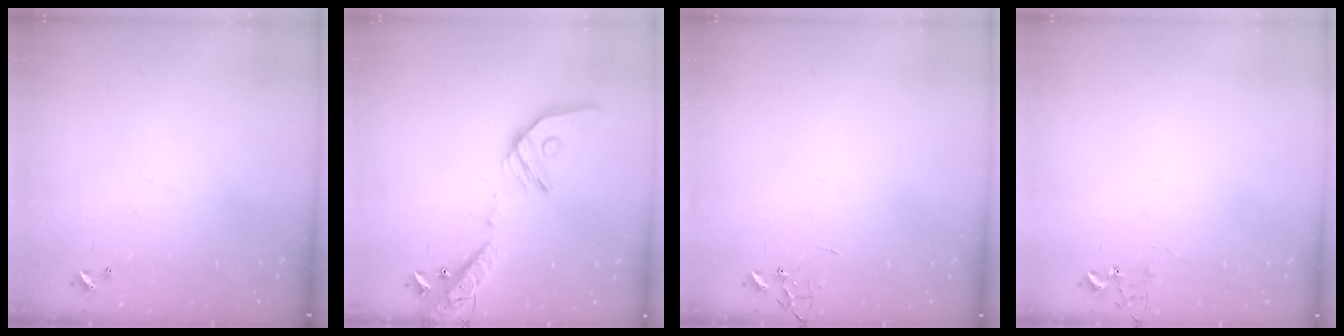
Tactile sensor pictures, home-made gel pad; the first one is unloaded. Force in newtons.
{"total": 18.3, "press": 17.9, "slide": 3.6}
{"total": 0.0}
{"total": 5.4, "press": 5.4, "slide": 0.7}